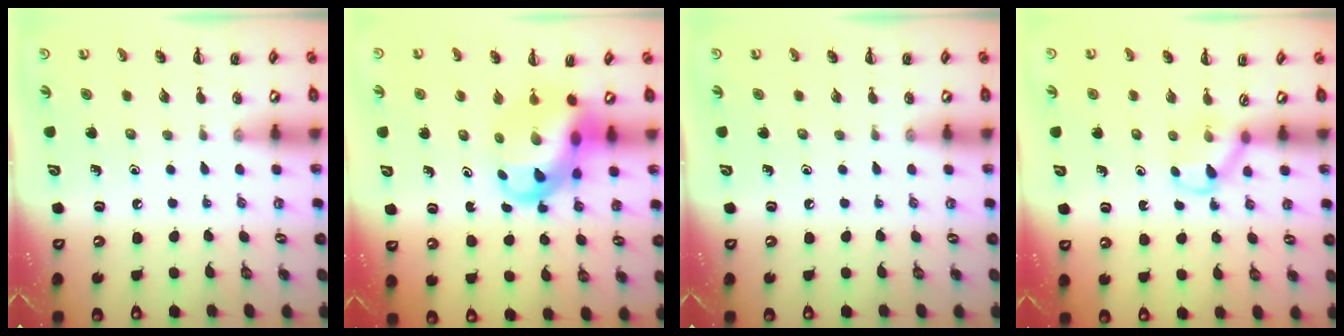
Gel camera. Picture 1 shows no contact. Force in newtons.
{"total": 9.1, "press": 8.7, "slide": 2.7}
{"total": 0.0}
{"total": 3.5, "press": 3.2, "slide": 1.4}